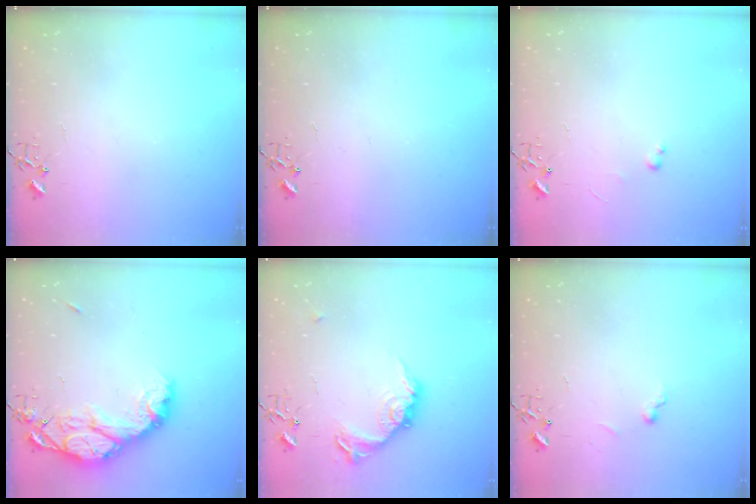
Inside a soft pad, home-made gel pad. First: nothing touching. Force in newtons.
{"total": 0.0}
{"total": 2.6, "press": 2.6, "slide": 0.4}
{"total": 15.3, "press": 15.2, "slide": 1.3}
{"total": 15.0, "press": 15.0, "slide": 0.7}
{"total": 4.3, "press": 4.3, "slide": 0.6}